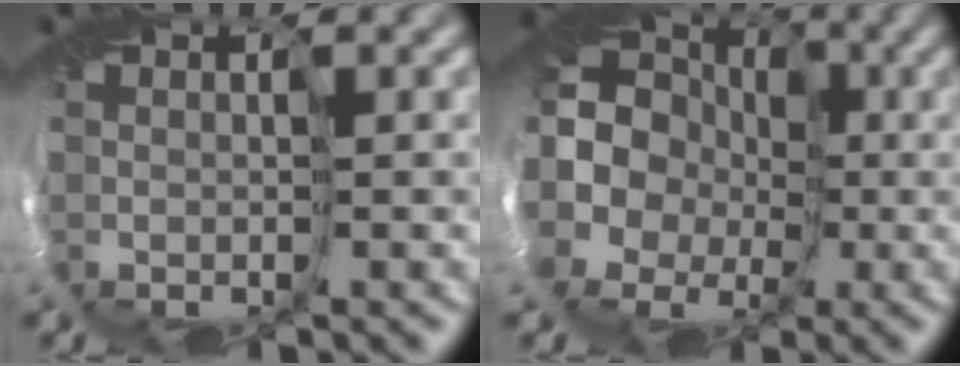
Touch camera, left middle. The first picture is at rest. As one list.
[{"total": 13.8, "force": [-0.4, 12.7, 5.4], "torque": [-0.137, 0.006, -0.059]}]